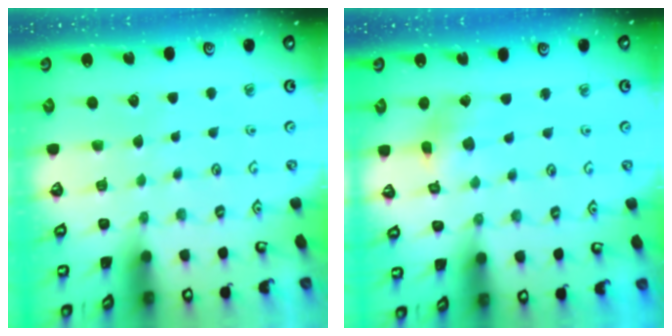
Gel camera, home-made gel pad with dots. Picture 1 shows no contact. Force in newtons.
{"total": 4.5, "press": 4.4, "slide": 0.6}